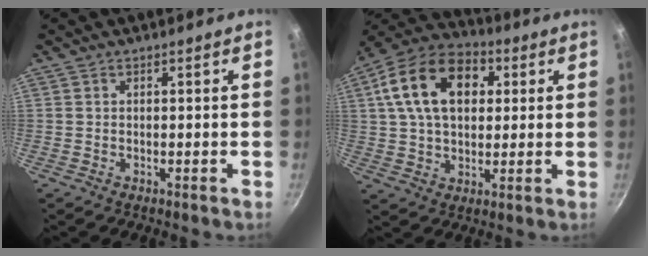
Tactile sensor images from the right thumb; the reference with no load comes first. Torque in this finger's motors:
{"motor_torque": [-0.38, 1.10, 1.33, -0.07, 0.45]}